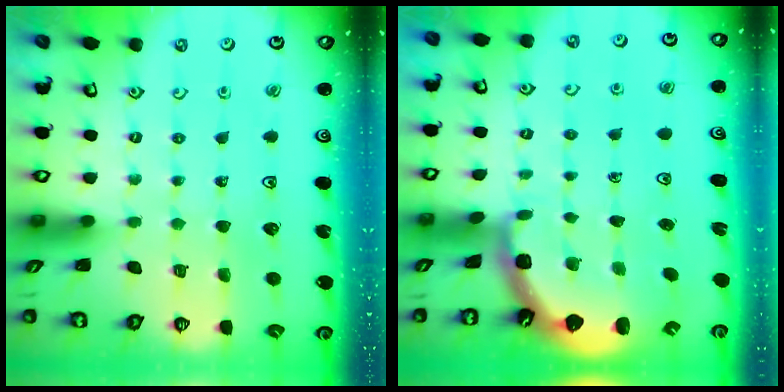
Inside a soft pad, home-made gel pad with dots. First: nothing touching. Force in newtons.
{"total": 2.5, "press": 1.9, "slide": 1.6}